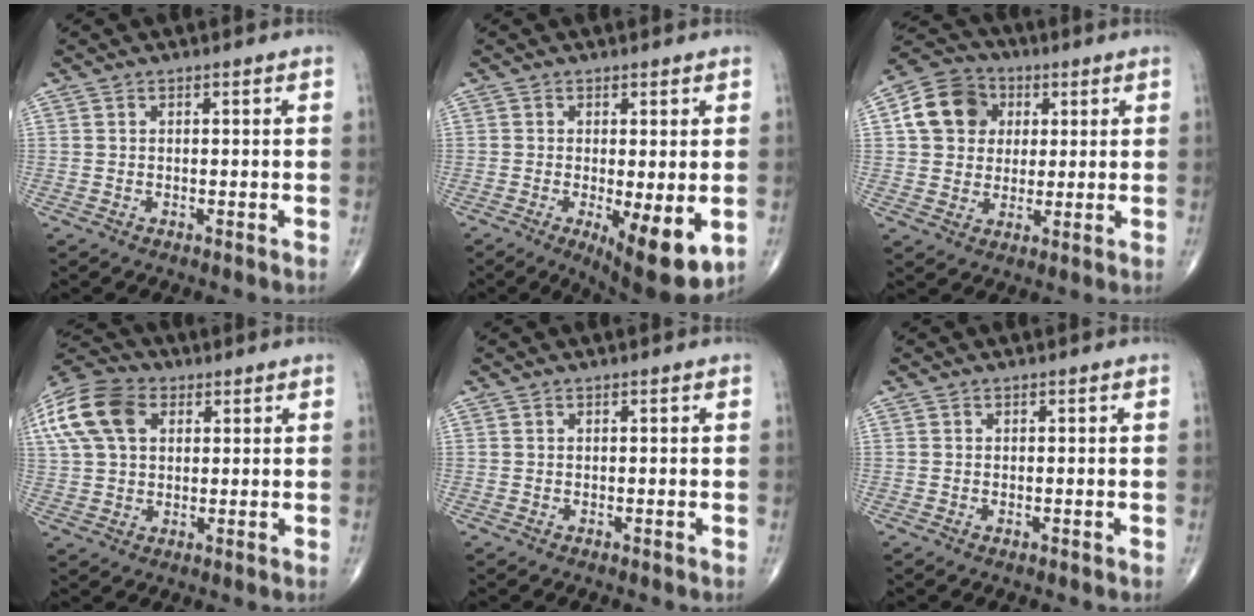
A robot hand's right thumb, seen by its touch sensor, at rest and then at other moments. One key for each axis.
{"total": 10.0, "fx": -2.4, "fy": 3.1, "fz": 9.2, "tx": -0.133, "ty": -0.025, "tz": -0.029}
{"total": 11.5, "fx": 2.7, "fy": 9.8, "fz": 5.4, "tx": -0.076, "ty": 0.003, "tz": 0.036}
{"total": 18.6, "fx": 6.5, "fy": 12.8, "fz": 11.9, "tx": -0.279, "ty": 0.034, "tz": 0.117}
{"total": 0.0}
{"total": 0.0}